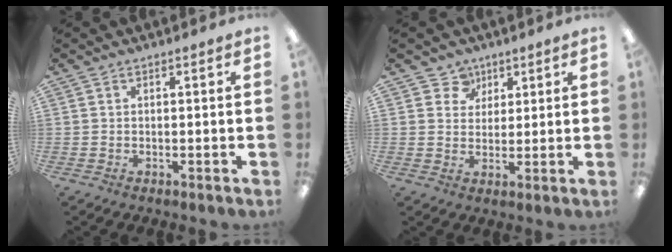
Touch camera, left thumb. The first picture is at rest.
{"total": 5.3, "force": [3.3, 4.2, 0.2], "torque": [-0.004, -0.010, 0.058]}